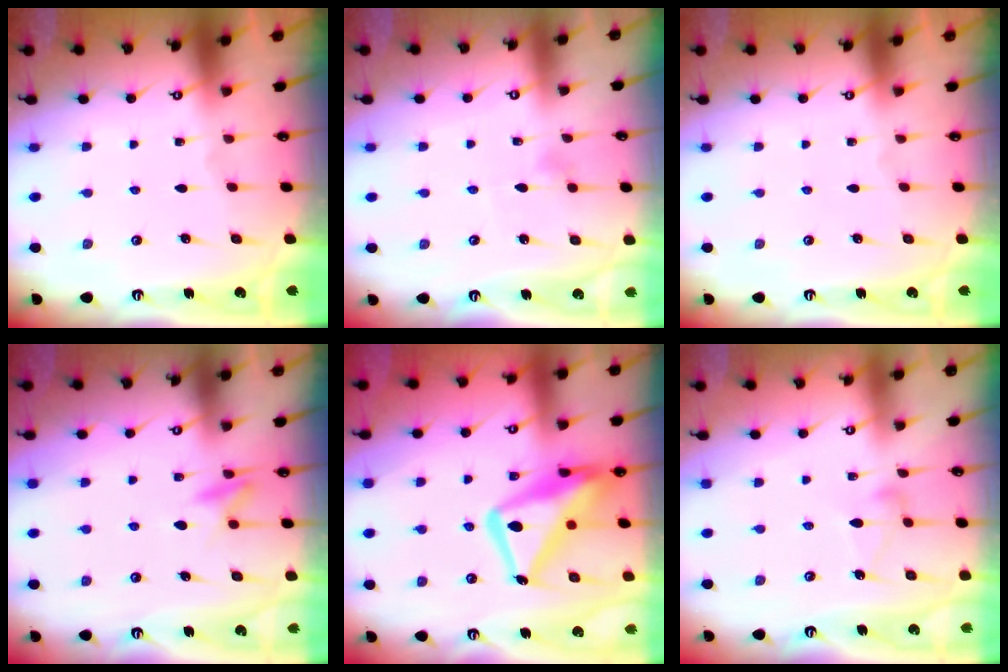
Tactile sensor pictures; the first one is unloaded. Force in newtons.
{"total": 4.2, "press": 4.2, "slide": 0.3}
{"total": 0.0}
{"total": 8.3, "press": 8.3, "slide": 0.9}
{"total": 18.7, "press": 18.6, "slide": 1.7}
{"total": 6.0, "press": 6.0, "slide": 0.3}